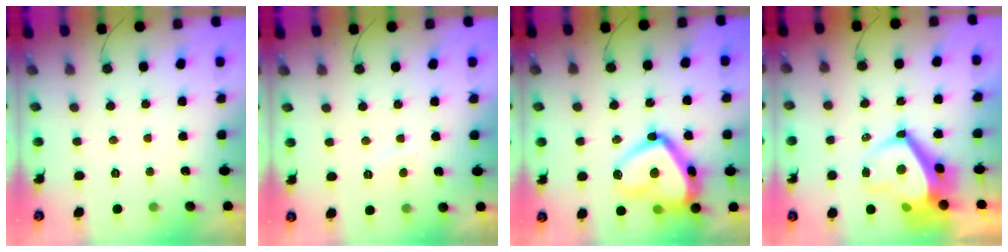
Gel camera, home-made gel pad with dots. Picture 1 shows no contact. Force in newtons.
{"total": 2.2, "press": 2.1, "slide": 0.5}
{"total": 20.7, "press": 20.6, "slide": 1.2}
{"total": 10.0, "press": 9.9, "slide": 0.7}